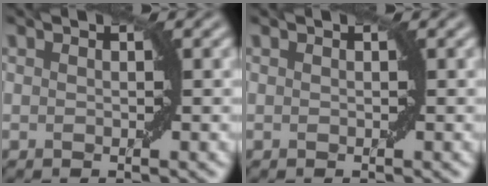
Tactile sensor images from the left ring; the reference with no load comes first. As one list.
[{"total": 0.0}]